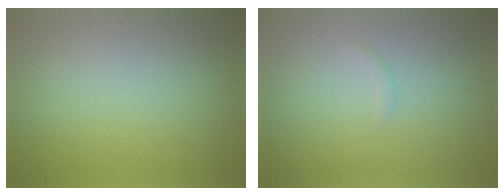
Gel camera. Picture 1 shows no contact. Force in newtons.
{"total": 0.5, "press": 0.5, "slide": 0.0}